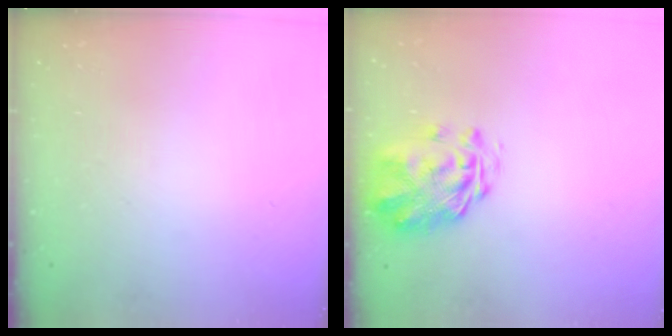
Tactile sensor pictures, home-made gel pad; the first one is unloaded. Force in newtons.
{"total": 3.1, "press": 2.7, "slide": 1.5}